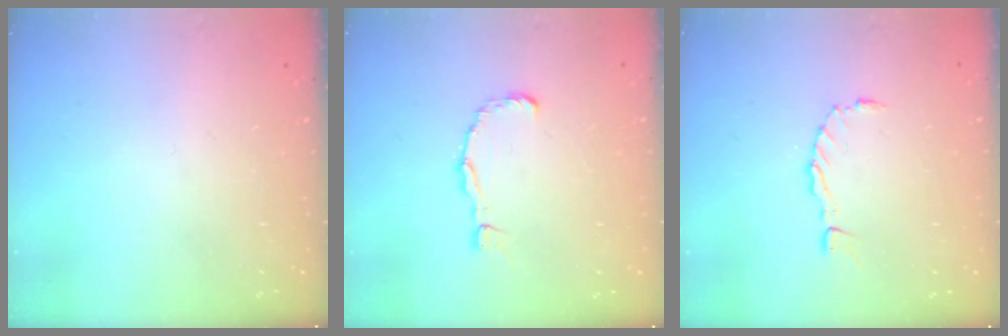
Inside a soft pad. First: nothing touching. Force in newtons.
{"total": 3.2, "press": 3.1, "slide": 0.4}
{"total": 0.0}